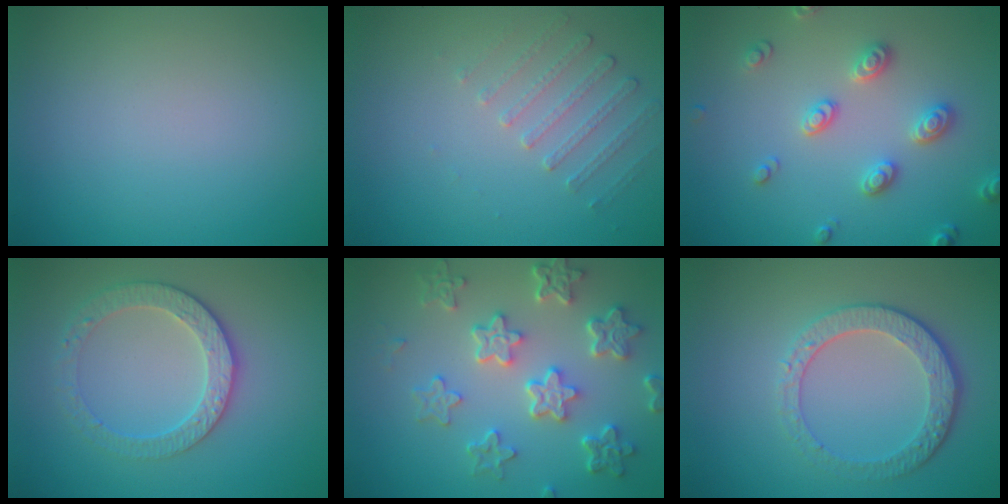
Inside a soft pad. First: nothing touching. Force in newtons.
{"total": 1.7, "press": 1.2, "slide": 1.2}
{"total": 2.9, "press": 2.8, "slide": 0.4}
{"total": 3.3, "press": 3.1, "slide": 1.2}
{"total": 6.0, "press": 4.7, "slide": 3.8}
{"total": 4.5, "press": 3.2, "slide": 3.2}